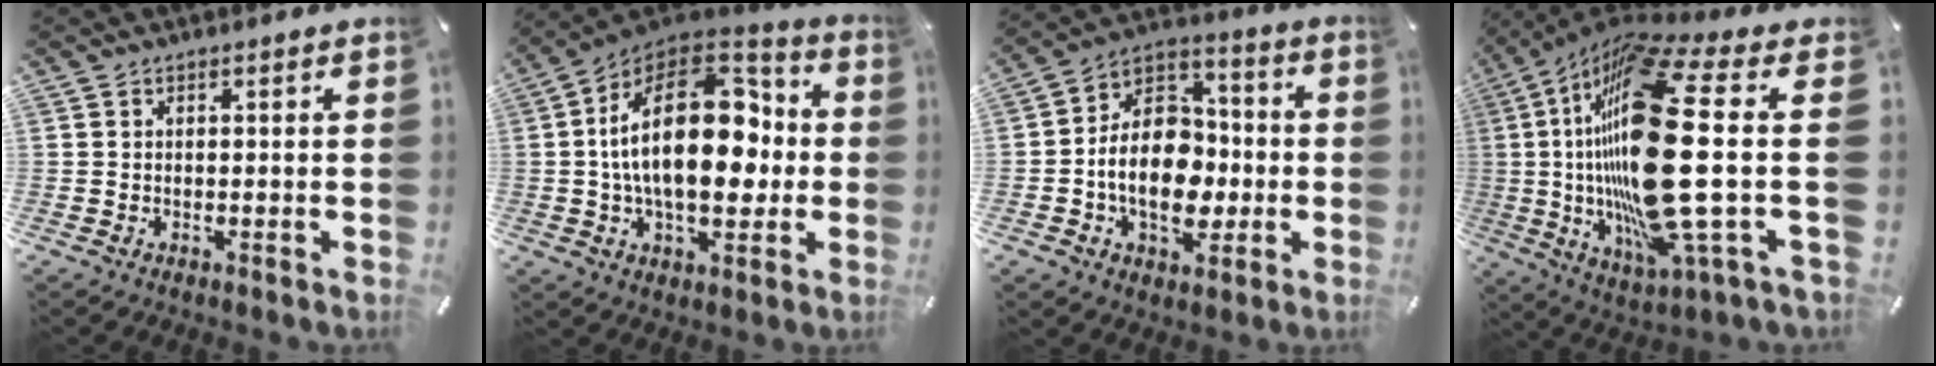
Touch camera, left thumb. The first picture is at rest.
{"total": 24.8, "force": [1.3, 14.6, 20.0], "torque": [-0.352, 0.001, 0.021]}
{"total": 15.4, "force": [-3.4, 11.5, 9.7], "torque": [-0.186, 0.016, -0.059]}
{"total": 31.5, "force": [1.8, 8.6, 30.3], "torque": [-0.609, -0.060, 0.026]}